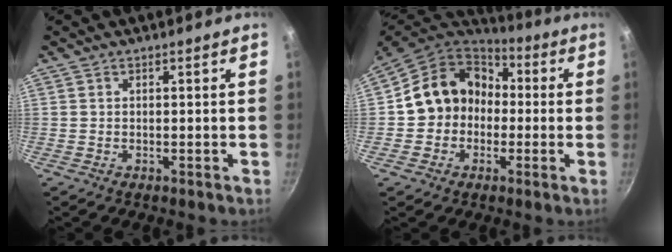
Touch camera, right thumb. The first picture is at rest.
{"total": 14.6, "force": [-1.0, 12.4, 7.7], "torque": [-0.100, 0.040, -0.029]}